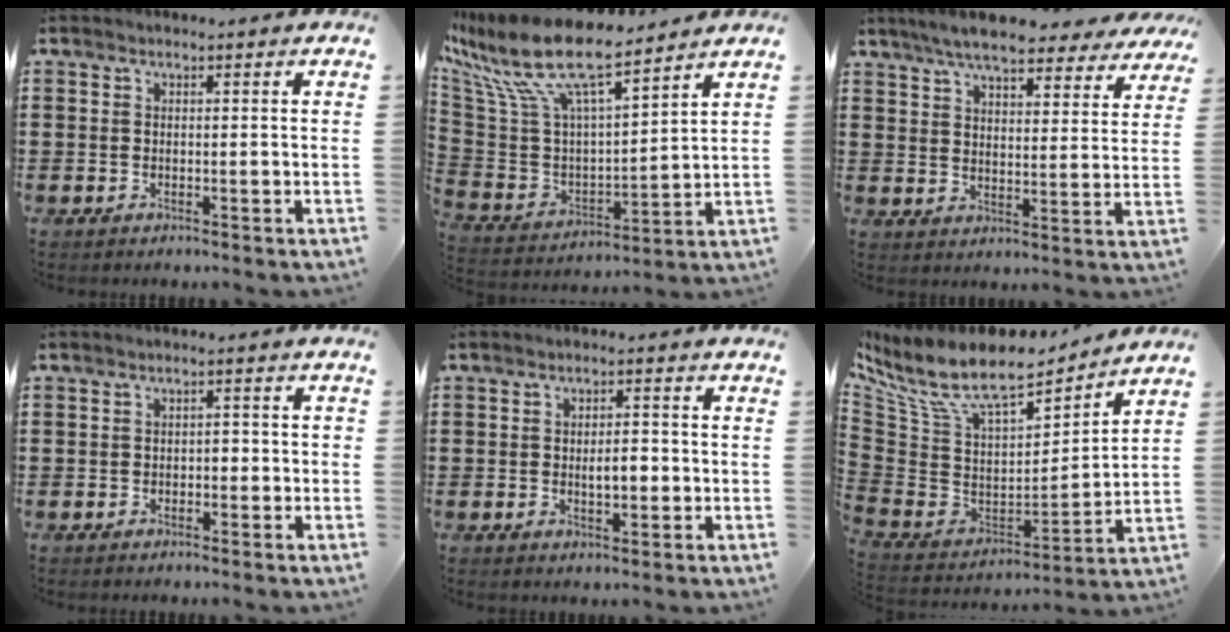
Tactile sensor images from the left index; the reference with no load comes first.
{"total": 12.4, "force": [8.8, 3.1, 8.2], "torque": [-0.208, -0.057, 0.148]}
{"total": 7.7, "force": [6.9, 0.8, 3.2], "torque": [-0.079, -0.024, 0.123]}
{"total": 1.5, "force": [-0.7, 0.9, 0.9], "torque": [-0.021, 0.004, -0.017]}
{"total": 3.5, "force": [-0.3, 1.5, 3.2], "torque": [-0.052, 0.001, -0.010]}
{"total": 11.7, "force": [8.8, 3.7, 6.9], "torque": [-0.166, -0.057, 0.153]}